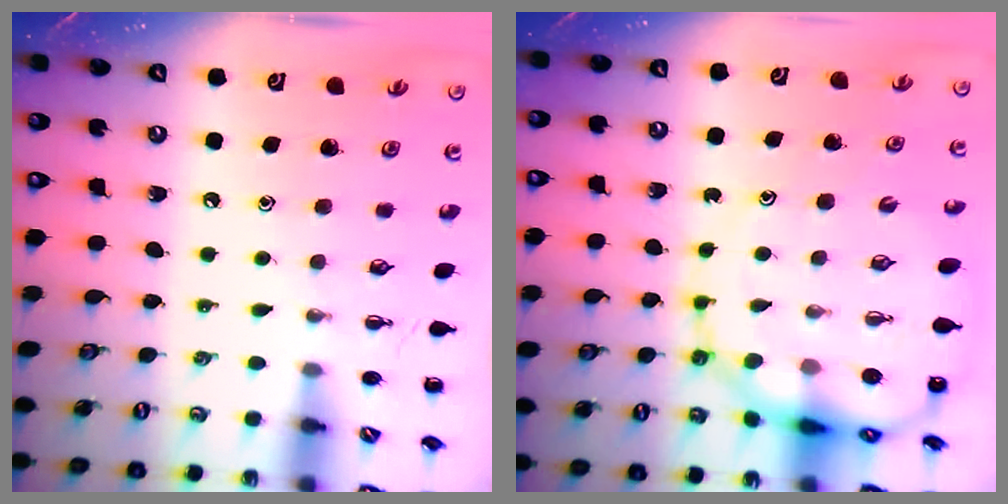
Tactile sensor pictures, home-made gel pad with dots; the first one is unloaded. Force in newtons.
{"total": 14.0, "press": 13.5, "slide": 3.7}